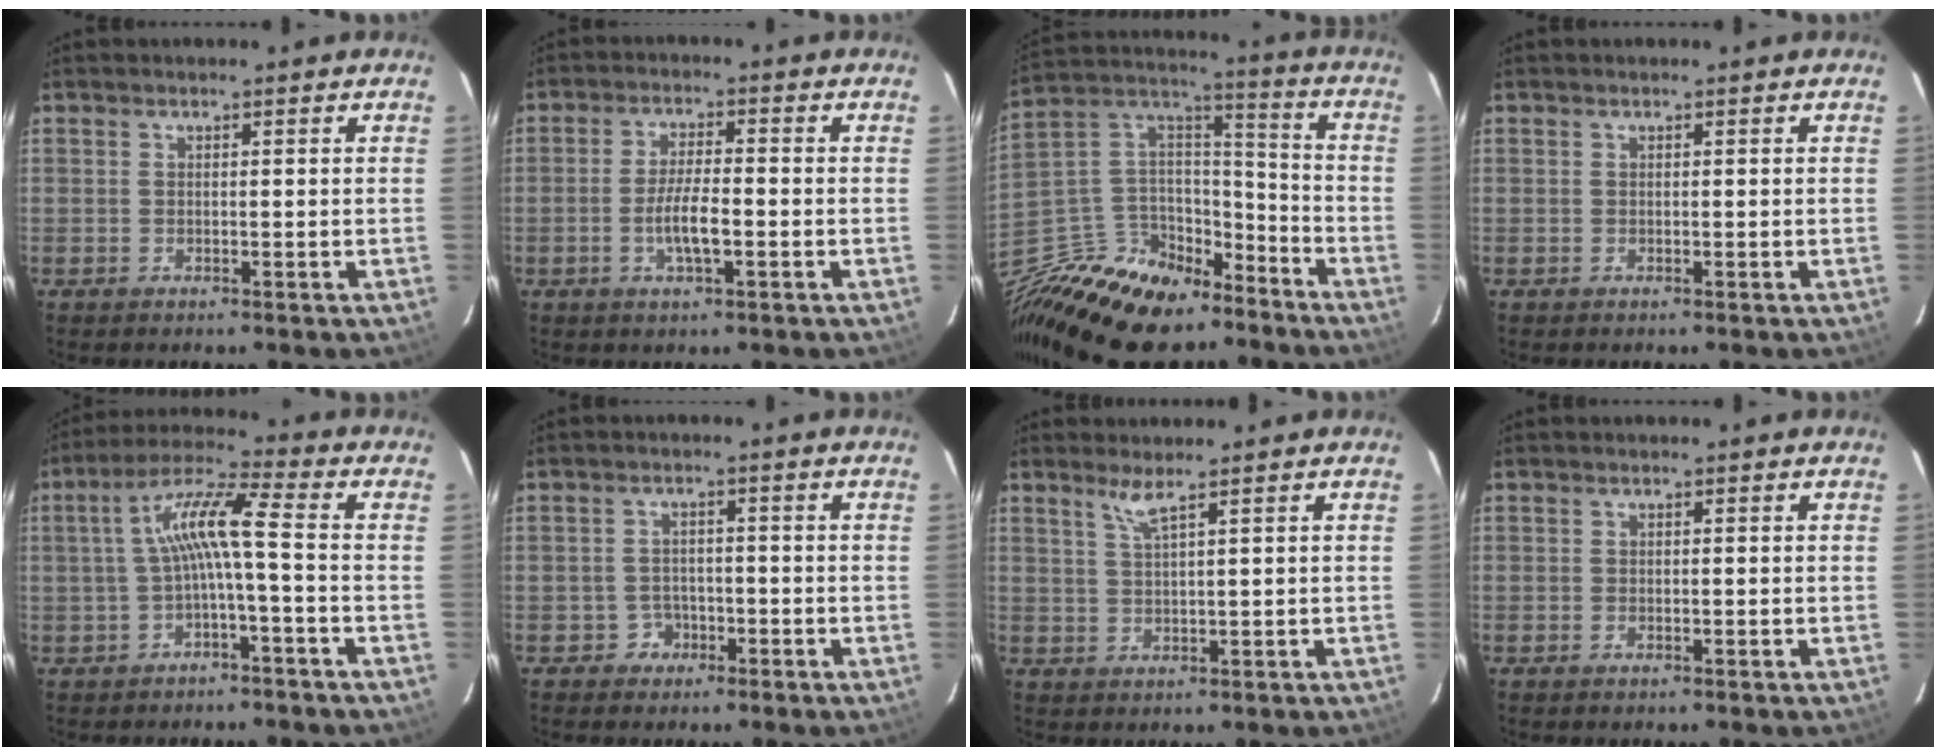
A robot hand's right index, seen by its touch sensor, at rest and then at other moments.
{"total": 5.6, "force": [-1.8, 1.3, 5.1], "torque": [-0.101, -0.003, -0.033]}
{"total": 22.0, "force": [-15.4, 12.0, 10.1], "torque": [-0.236, 0.050, -0.248]}
{"total": 0.0}
{"total": 7.7, "force": [-1.5, 0.2, 7.6], "torque": [-0.164, 0.020, -0.024]}
{"total": 3.2, "force": [-1.8, 2.7, -0.1], "torque": [0.002, 0.015, -0.029]}
{"total": 2.6, "force": [1.9, -0.5, 1.7], "torque": [-0.037, -0.005, 0.039]}
{"total": 0.0}